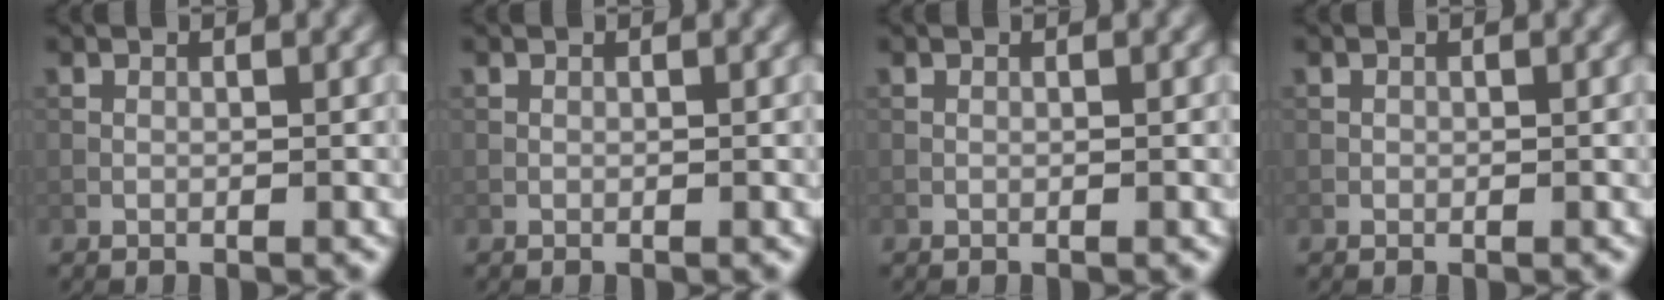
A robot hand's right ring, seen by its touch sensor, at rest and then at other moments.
{"total": 0.0}
{"total": 0.0}
{"total": 0.0}